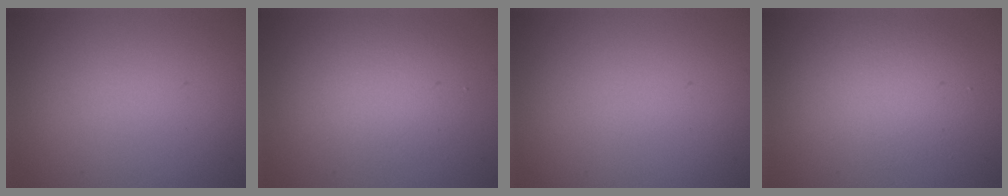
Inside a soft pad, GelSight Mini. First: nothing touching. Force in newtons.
{"total": 4.0, "press": 3.9, "slide": 0.2}
{"total": 0.0}
{"total": 4.1, "press": 4.1, "slide": 0.2}